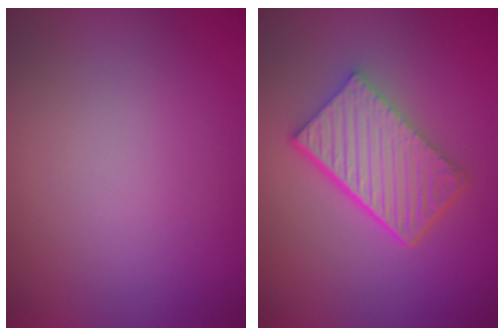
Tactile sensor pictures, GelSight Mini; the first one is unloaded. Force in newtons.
{"total": 6.2, "press": 4.3, "slide": 4.4}